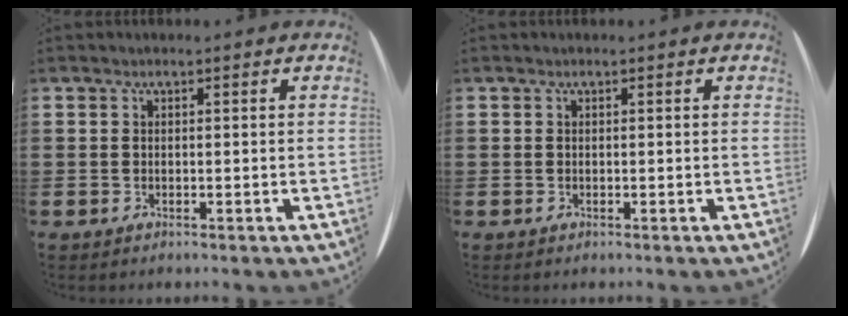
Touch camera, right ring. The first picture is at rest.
{"total": 0.0}